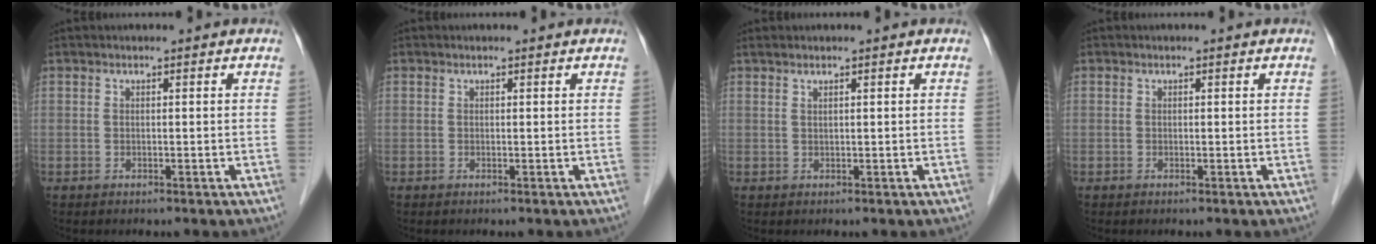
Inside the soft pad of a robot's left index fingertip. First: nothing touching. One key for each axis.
{"total": 0.0}
{"total": 0.9, "fx": 0.6, "fy": -0.2, "fz": 0.7, "tx": -0.021, "ty": 0.010, "tz": 0.017}
{"total": 0.0}